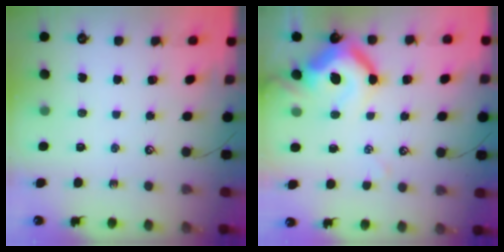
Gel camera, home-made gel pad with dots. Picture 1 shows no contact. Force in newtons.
{"total": 11.9, "press": 11.7, "slide": 1.9}